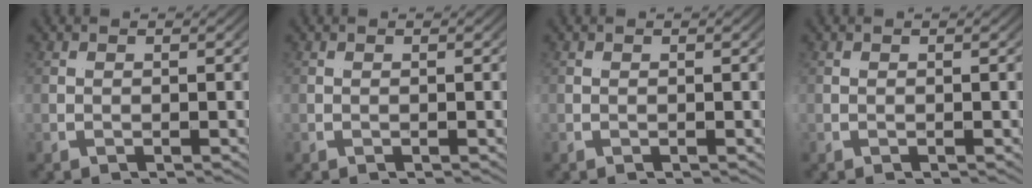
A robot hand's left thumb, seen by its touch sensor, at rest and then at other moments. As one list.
[{"total": 0.0}, {"total": 0.0}, {"total": 0.0}]